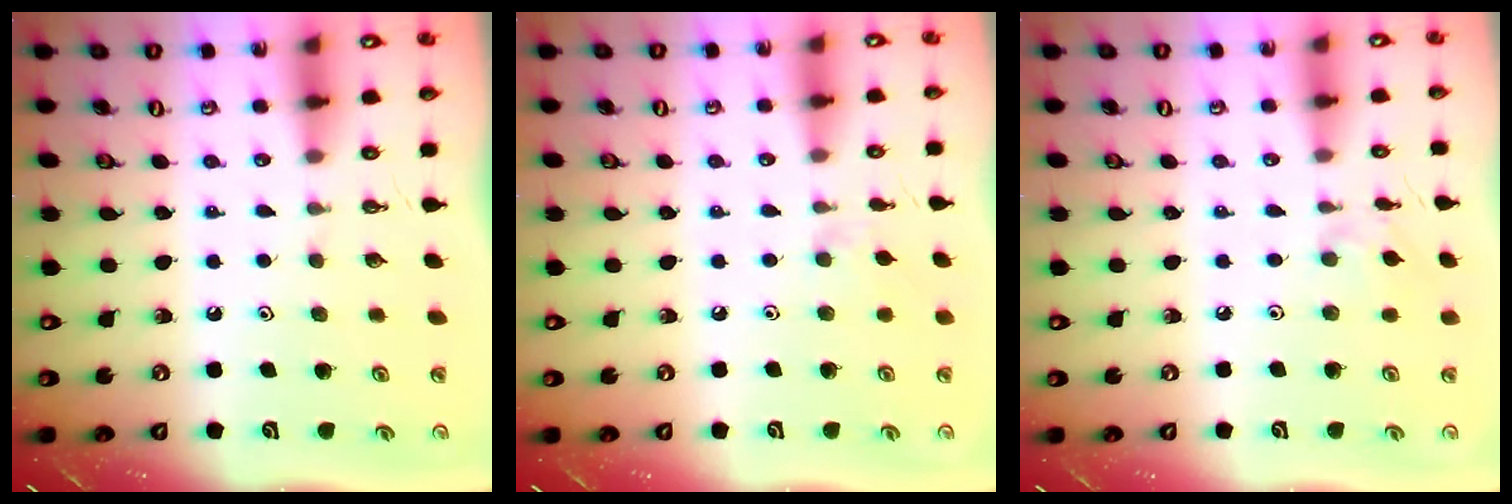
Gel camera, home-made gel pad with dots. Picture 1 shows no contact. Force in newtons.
{"total": 3.4, "press": 3.3, "slide": 0.6}
{"total": 2.8, "press": 2.8, "slide": 0.1}